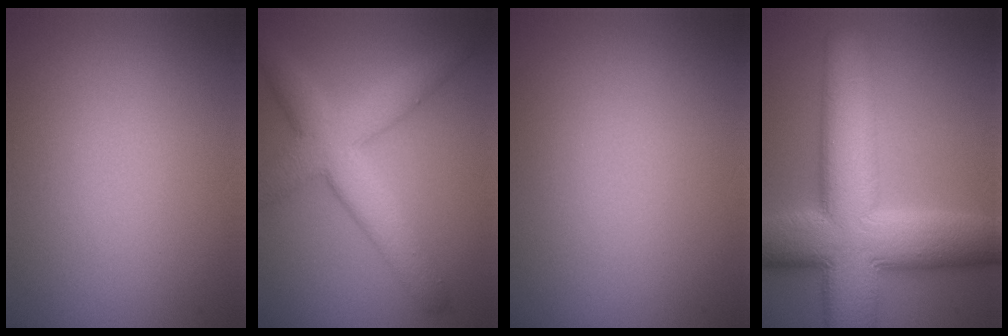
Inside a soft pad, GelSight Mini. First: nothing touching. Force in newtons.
{"total": 6.6, "press": 6.6, "slide": 0.4}
{"total": 0.0}
{"total": 13.5, "press": 13.5, "slide": 0.7}